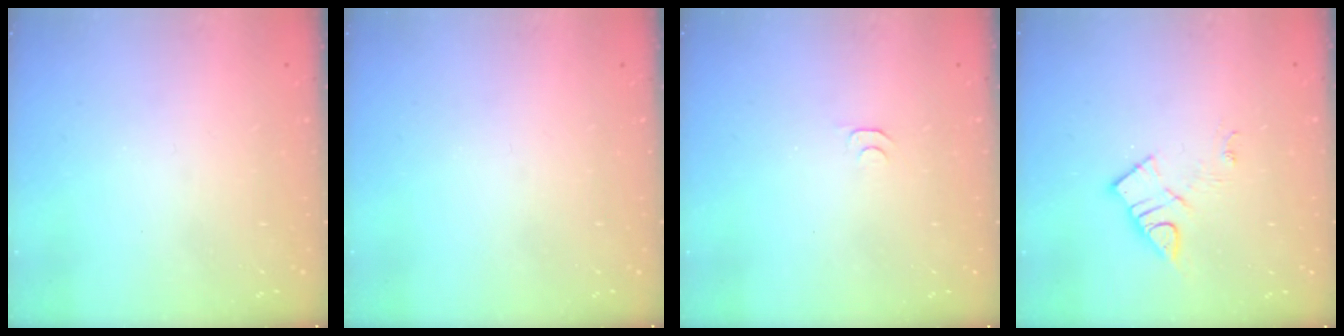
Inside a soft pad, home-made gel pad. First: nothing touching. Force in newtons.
{"total": 0.0}
{"total": 3.6, "press": 3.6, "slide": 0.5}
{"total": 8.5, "press": 8.5, "slide": 0.5}